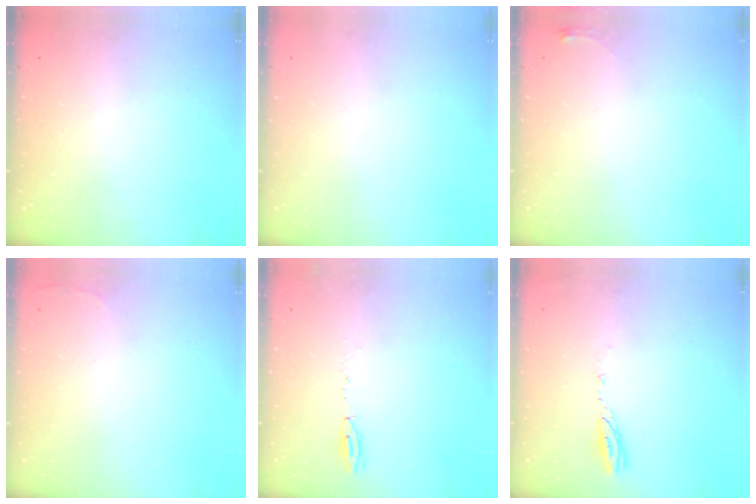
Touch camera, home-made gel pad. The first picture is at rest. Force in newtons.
{"total": 0.0}
{"total": 3.6, "press": 3.6, "slide": 0.5}
{"total": 2.5, "press": 2.4, "slide": 0.9}
{"total": 3.9, "press": 3.8, "slide": 0.9}
{"total": 3.3, "press": 3.3, "slide": 0.2}